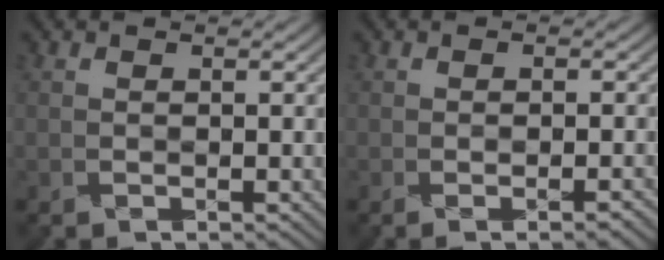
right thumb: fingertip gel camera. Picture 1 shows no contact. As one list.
[{"total": 1.9, "force": [-0.9, 0.2, 1.7], "torque": [-0.026, 0.004, -0.016]}]